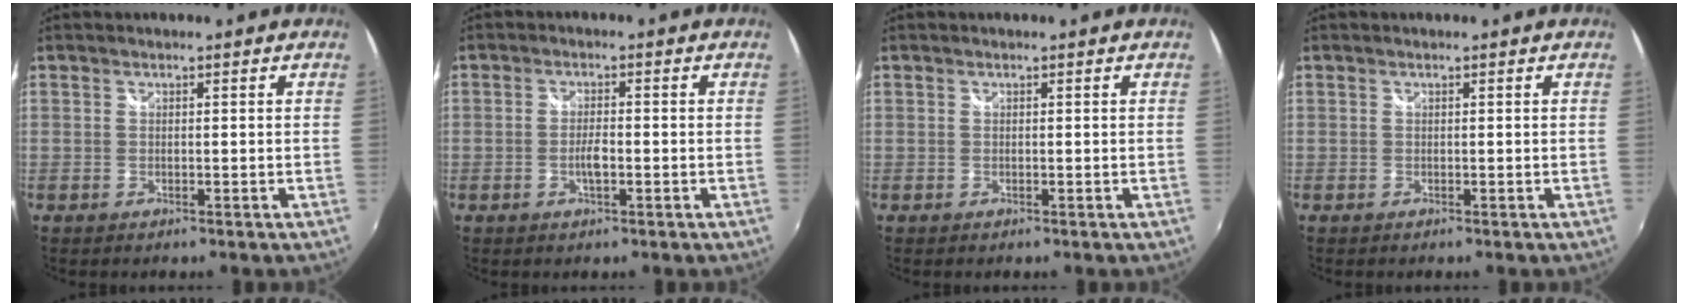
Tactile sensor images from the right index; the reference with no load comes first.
{"total": 2.8, "force": [-0.9, 0.9, 2.5], "torque": [-0.049, 0.001, -0.018]}
{"total": 0.0}
{"total": 0.0}